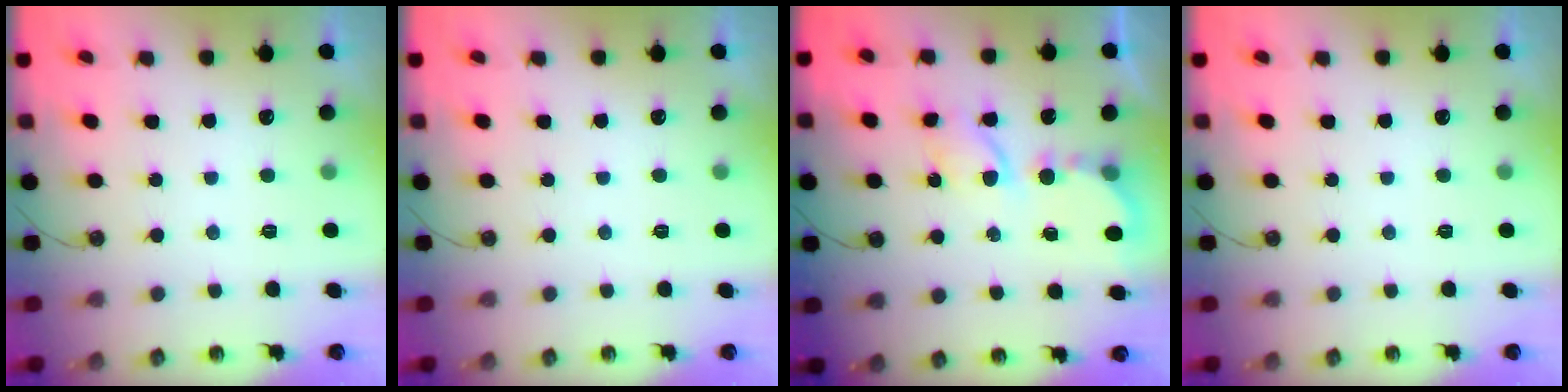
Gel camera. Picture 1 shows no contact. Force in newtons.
{"total": 0.0}
{"total": 6.3, "press": 6.3, "slide": 0.4}
{"total": 0.0}